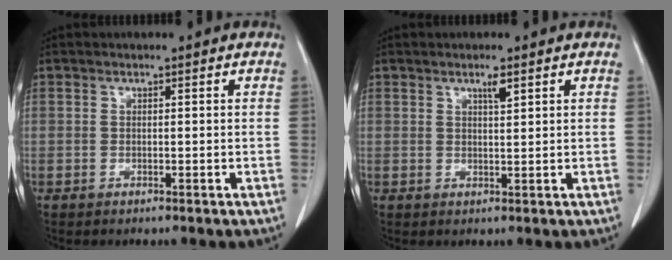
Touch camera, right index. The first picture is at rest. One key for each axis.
{"total": 1.8, "fx": 1.1, "fy": 0.1, "fz": 1.4, "tx": -0.027, "ty": -0.002, "tz": 0.020}